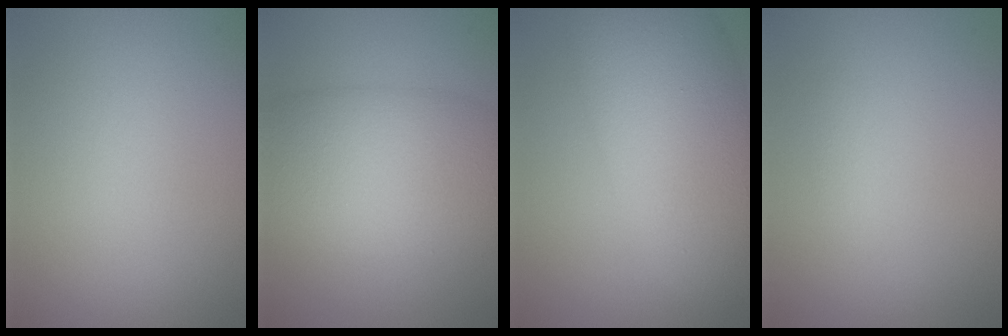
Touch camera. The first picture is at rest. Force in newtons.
{"total": 9.1, "press": 9.1, "slide": 0.3}
{"total": 9.9, "press": 9.9, "slide": 0.2}
{"total": 0.7, "press": 0.7, "slide": 0.1}